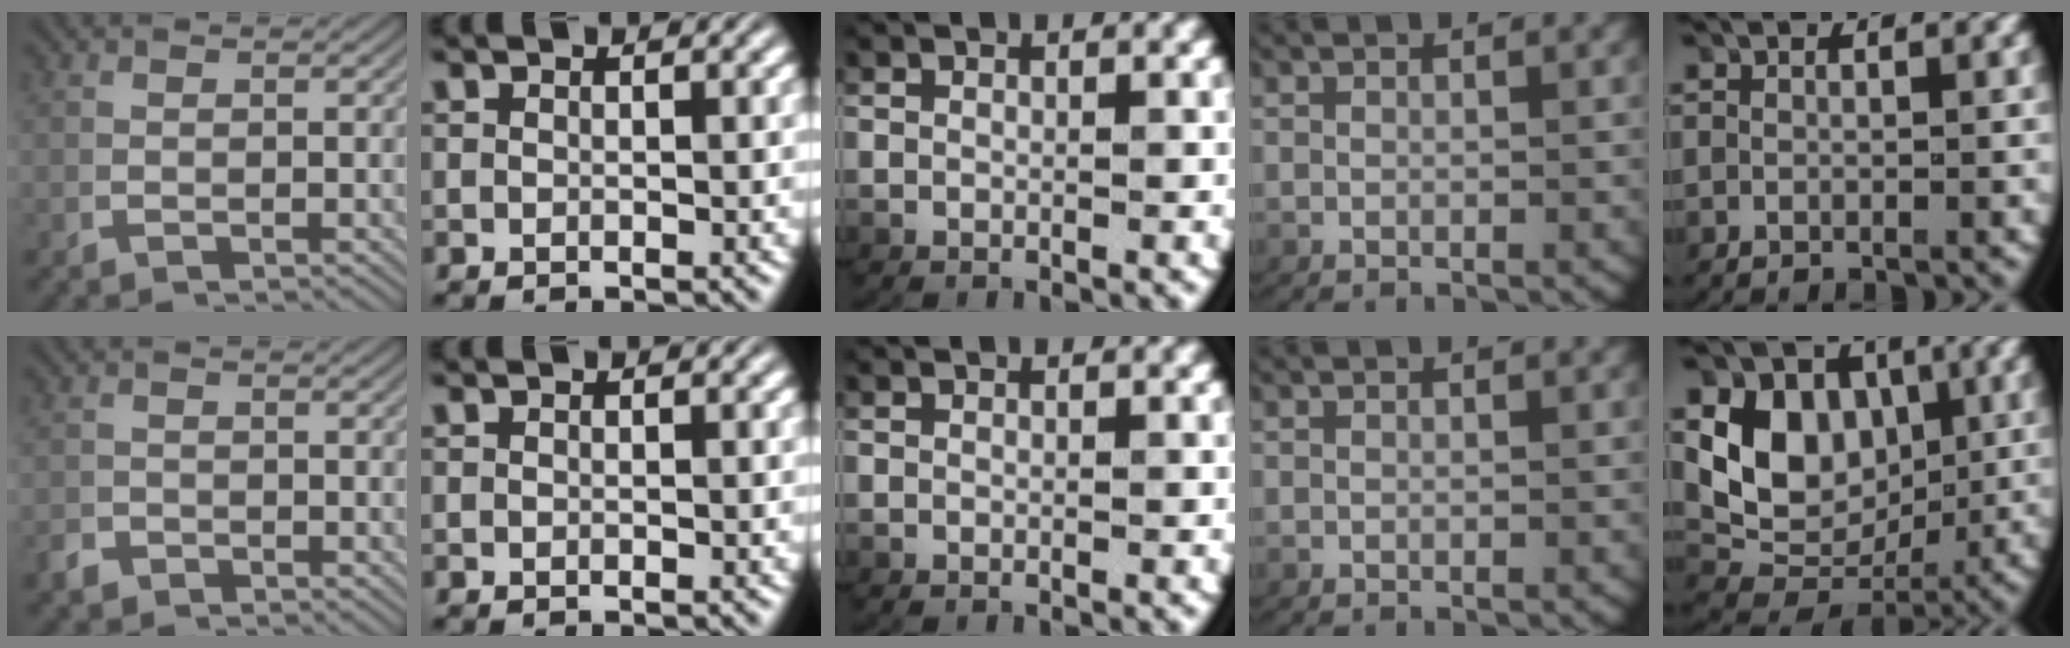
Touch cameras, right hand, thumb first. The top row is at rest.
{"thumb": {"total": 1.4, "force": [-1.3, 0.5, -0.1], "torque": [0.006, -0.006, -0.022]}, "little": {"total": 10.0, "force": [0.6, 8.0, 5.9], "torque": [-0.109, -0.022, 0.019]}}